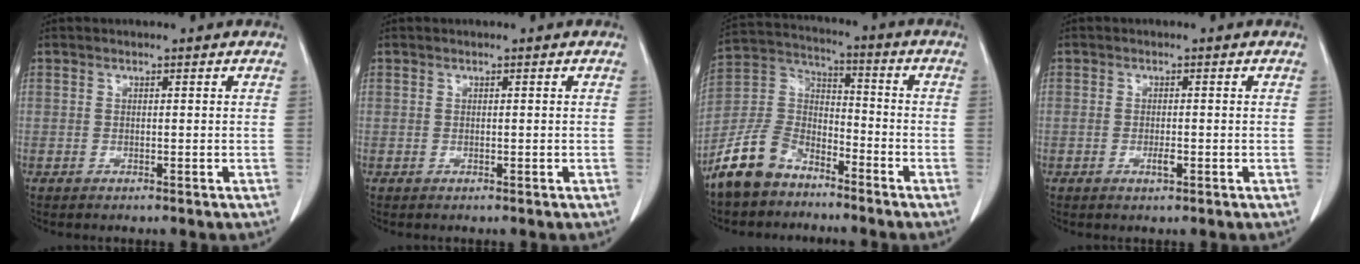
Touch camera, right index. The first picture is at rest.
{"total": 0.0}
{"total": 10.4, "force": [-7.9, 5.5, 4.0], "torque": [-0.101, 0.015, -0.160]}
{"total": 1.5, "force": [-0.6, 0.4, 1.3], "torque": [-0.024, -0.001, -0.009]}